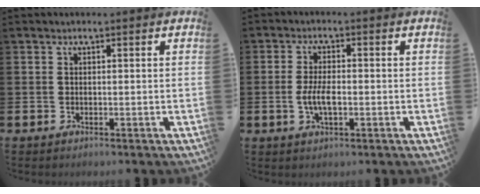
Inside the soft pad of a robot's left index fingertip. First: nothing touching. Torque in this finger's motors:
{"motor_torque": [0.51, 0.09, 0.11, 0.17]}